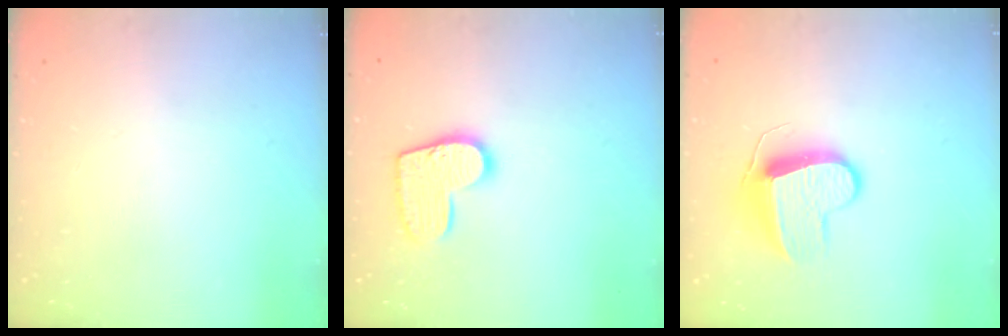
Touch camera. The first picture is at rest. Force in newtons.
{"total": 12.0, "press": 11.9, "slide": 0.7}
{"total": 9.9, "press": 9.9, "slide": 0.2}